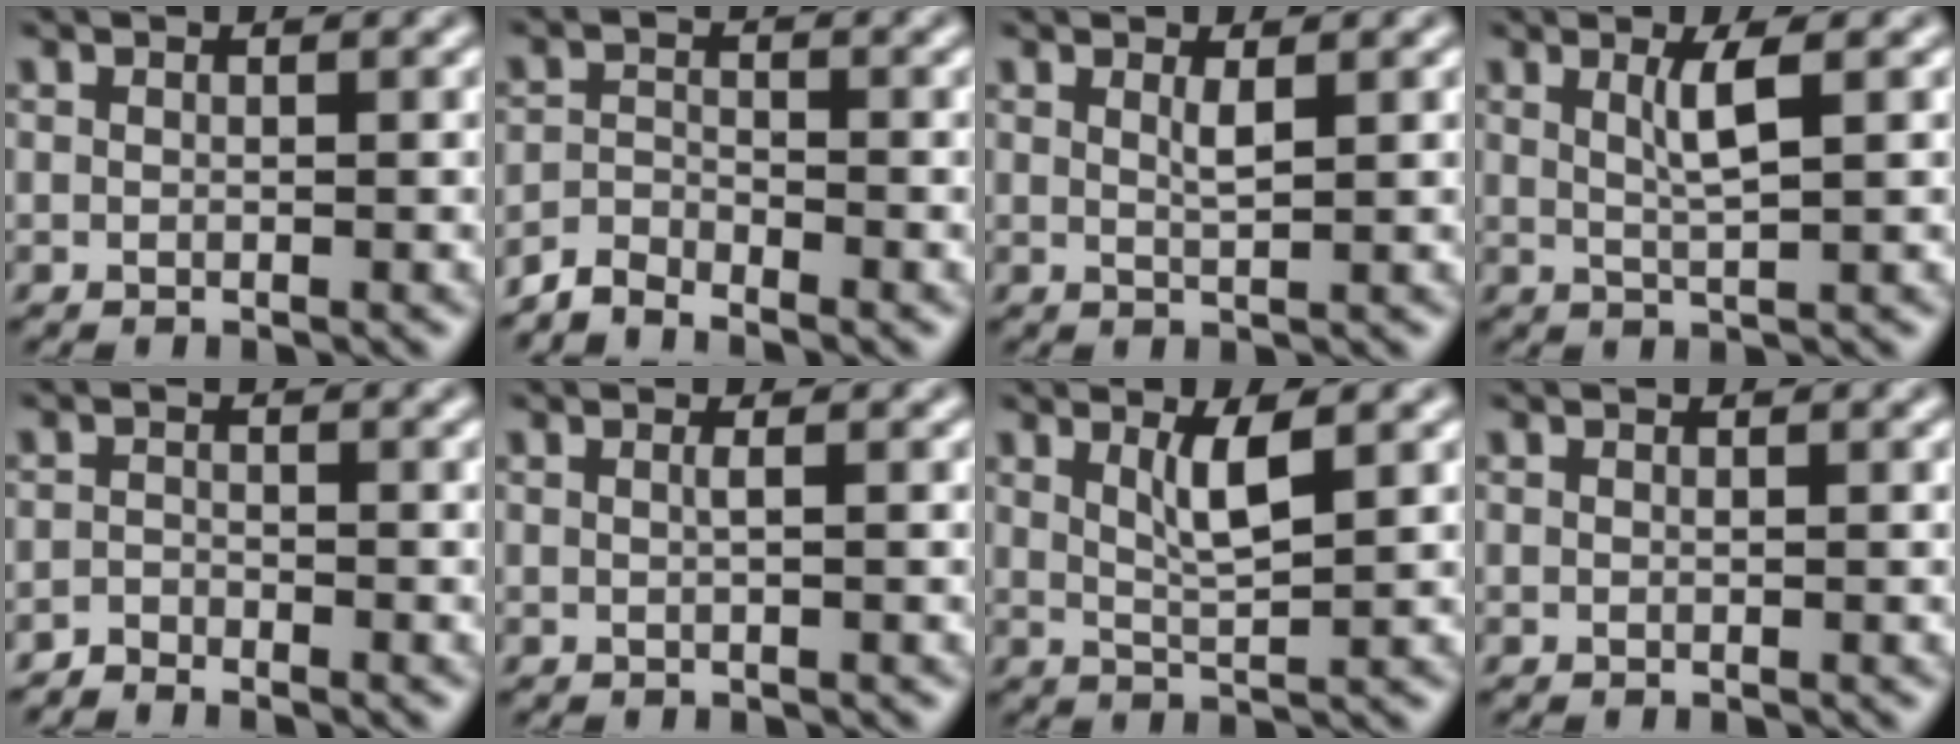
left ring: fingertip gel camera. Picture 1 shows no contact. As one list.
[{"total": 2.3, "force": [-2.3, 0.4, 0.4], "torque": [-0.009, 0.001, -0.054]}, {"total": 1.1, "force": [0.6, 0.1, 0.9], "torque": [-0.019, -0.003, 0.010]}, {"total": 2.6, "force": [0.9, 0.5, 2.4], "torque": [-0.041, -0.003, 0.016]}, {"total": 1.4, "force": [-1.4, 0.2, 0.1], "torque": [-0.001, 0.001, -0.032]}, {"total": 0.7, "force": [0.1, 0.1, 0.7], "torque": [-0.010, 0.003, -0.001]}, {"total": 2.8, "force": [1.2, 0.6, 2.4], "torque": [-0.043, -0.006, 0.025]}, {"total": 0.0}]